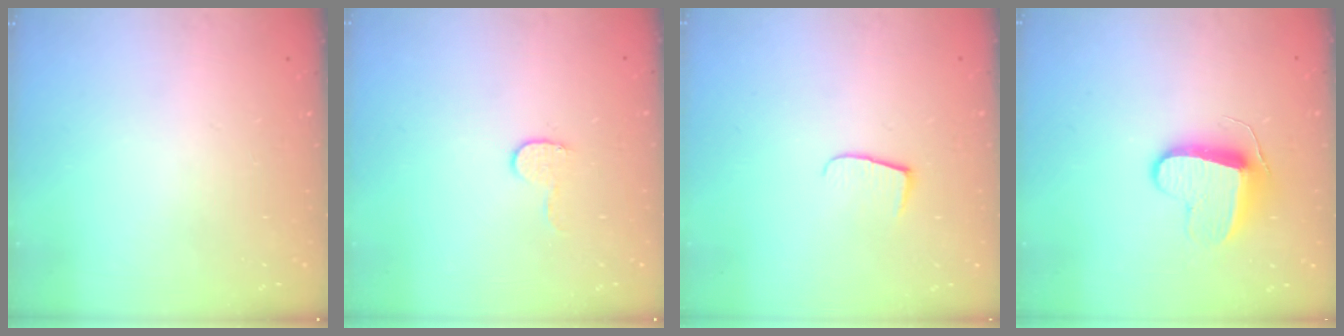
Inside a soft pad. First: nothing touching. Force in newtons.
{"total": 5.6, "press": 5.6, "slide": 0.5}
{"total": 6.2, "press": 6.1, "slide": 0.6}
{"total": 11.2, "press": 11.1, "slide": 0.8}